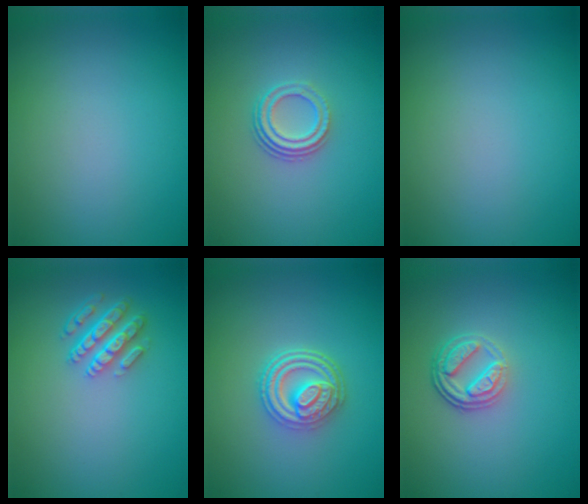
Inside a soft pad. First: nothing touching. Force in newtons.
{"total": 3.1, "press": 2.3, "slide": 2.2}
{"total": 0.0}
{"total": 4.2, "press": 3.4, "slide": 2.5}
{"total": 4.8, "press": 3.7, "slide": 3.0}
{"total": 3.7, "press": 2.8, "slide": 2.4}